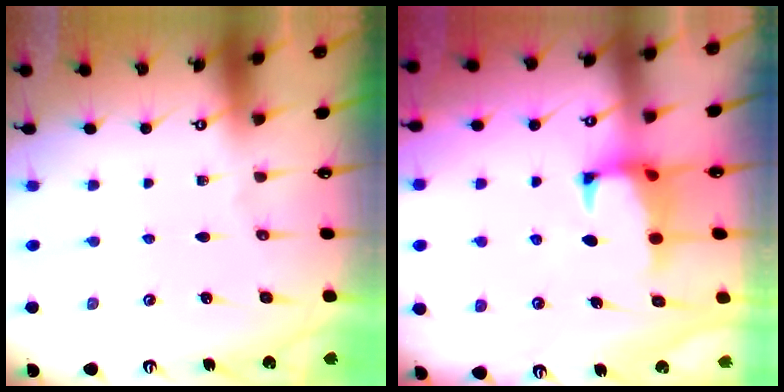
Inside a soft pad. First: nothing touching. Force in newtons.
{"total": 1.1, "press": 0.6, "slide": 0.9}